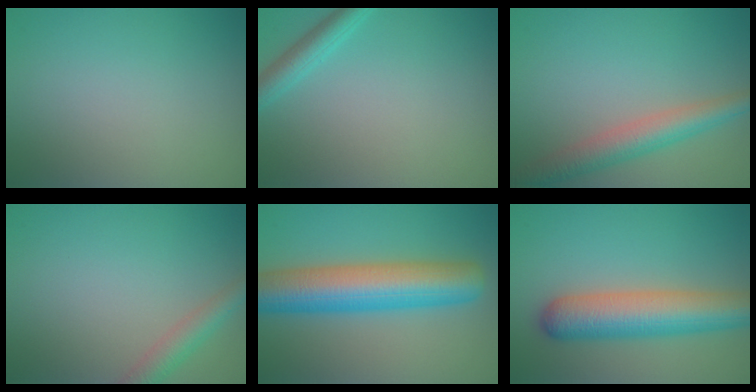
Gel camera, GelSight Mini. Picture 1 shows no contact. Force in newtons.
{"total": 2.4, "press": 2.4, "slide": 0.1}
{"total": 4.5, "press": 4.5, "slide": 0.2}
{"total": 2.7, "press": 2.7, "slide": 0.2}
{"total": 9.8, "press": 9.8, "slide": 0.2}
{"total": 7.6, "press": 7.6, "slide": 0.3}